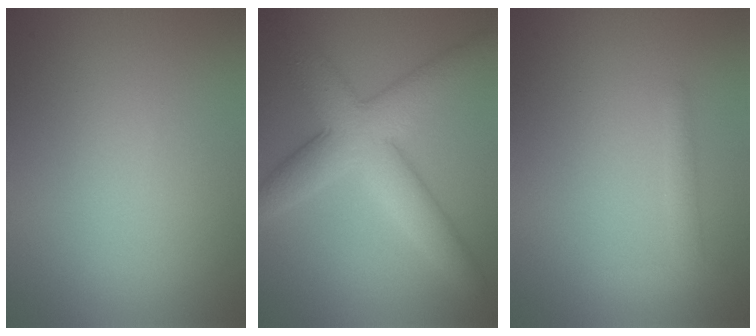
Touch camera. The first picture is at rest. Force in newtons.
{"total": 7.5, "press": 7.5, "slide": 0.2}
{"total": 1.6, "press": 1.6, "slide": 0.1}